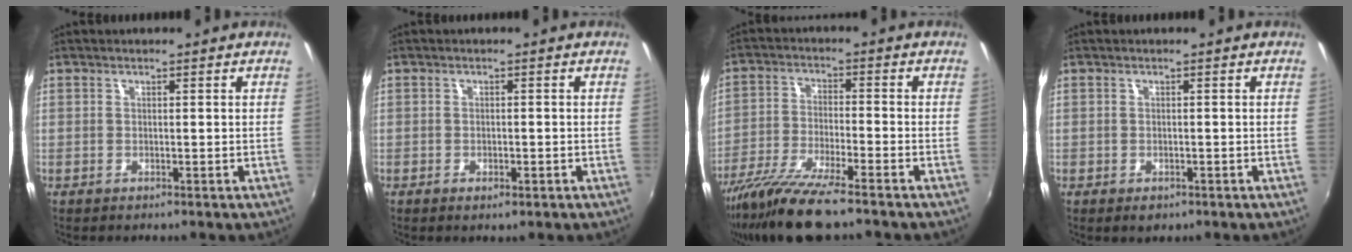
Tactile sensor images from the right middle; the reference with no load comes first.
{"total": 1.8, "force": [-1.0, 0.9, 1.2], "torque": [-0.021, -0.004, -0.014]}
{"total": 12.4, "force": [-9.8, 1.2, 7.4], "torque": [-0.160, -0.036, -0.184]}
{"total": 2.0, "force": [-1.2, 1.3, 0.9], "torque": [-0.018, -0.008, -0.016]}